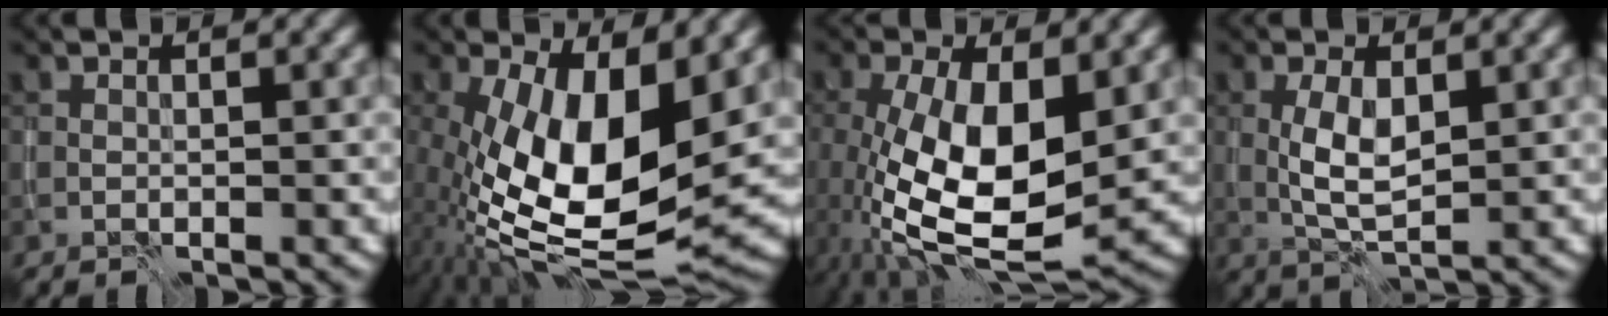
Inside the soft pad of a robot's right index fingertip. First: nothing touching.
{"total": 14.3, "force": [-0.6, 6.6, 12.7], "torque": [-0.234, -0.012, -0.015]}
{"total": 12.1, "force": [-1.4, 5.3, 10.7], "torque": [-0.208, -0.015, -0.027]}
{"total": 3.7, "force": [0.2, 1.5, 3.4], "torque": [-0.074, 0.001, 0.007]}